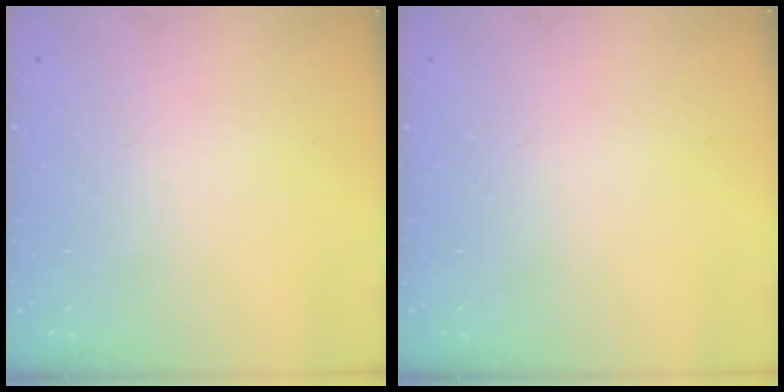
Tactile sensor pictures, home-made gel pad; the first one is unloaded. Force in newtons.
{"total": 0.0}